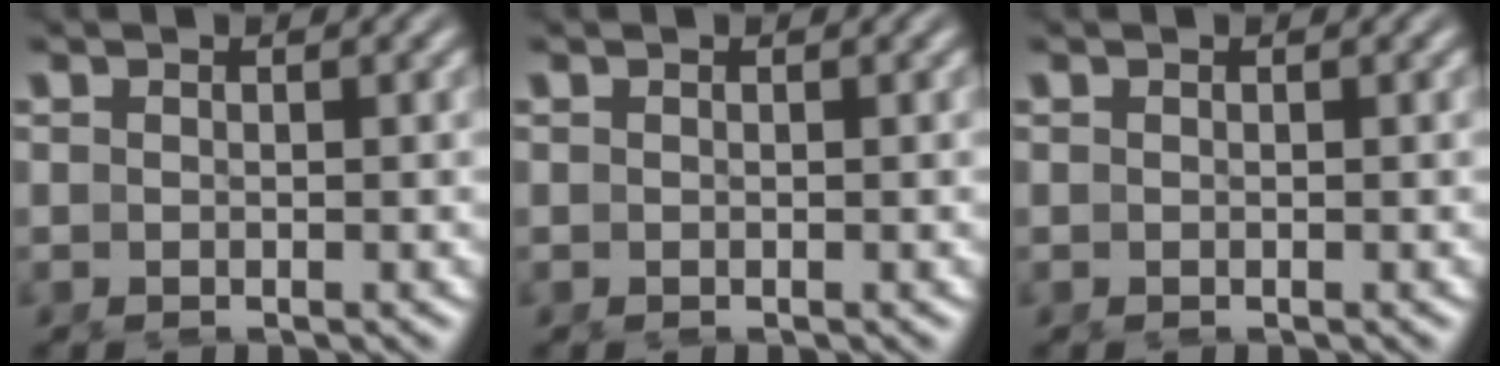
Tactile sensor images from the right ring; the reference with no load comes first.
{"total": 0.0}
{"total": 0.0}